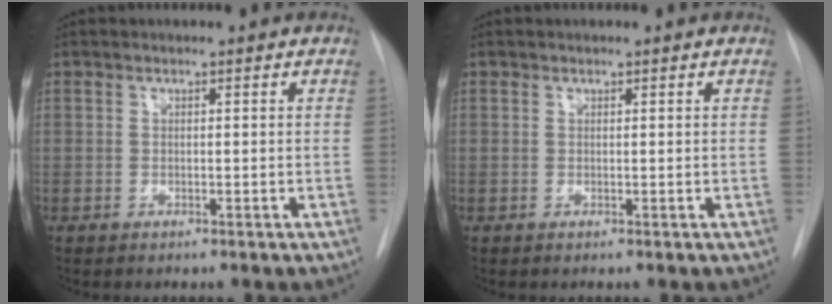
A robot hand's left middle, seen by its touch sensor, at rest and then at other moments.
{"total": 0.0}